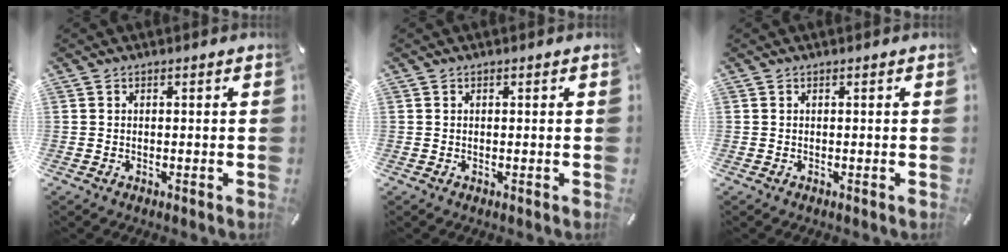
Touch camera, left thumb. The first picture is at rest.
{"total": 0.0}
{"total": 0.0}